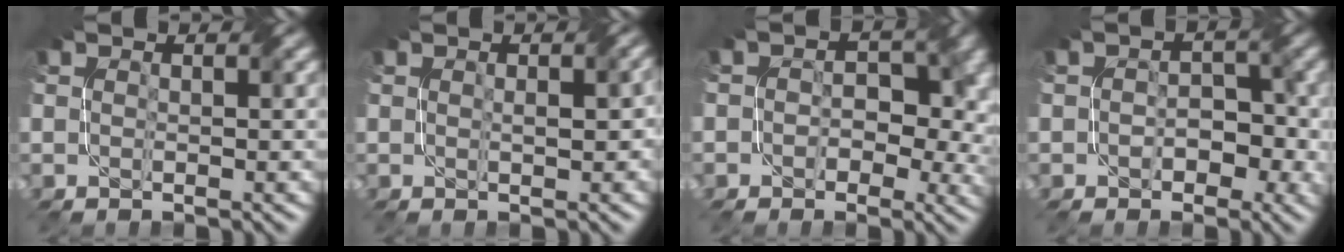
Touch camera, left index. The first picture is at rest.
{"total": 1.5, "force": [0.1, 0.7, 1.3], "torque": [-0.020, 0.003, 0.012]}
{"total": 5.1, "force": [-0.4, 3.9, 3.3], "torque": [-0.019, -0.002, -0.004]}
{"total": 2.9, "force": [-0.9, 2.2, 1.7], "torque": [-0.008, 0.008, -0.007]}